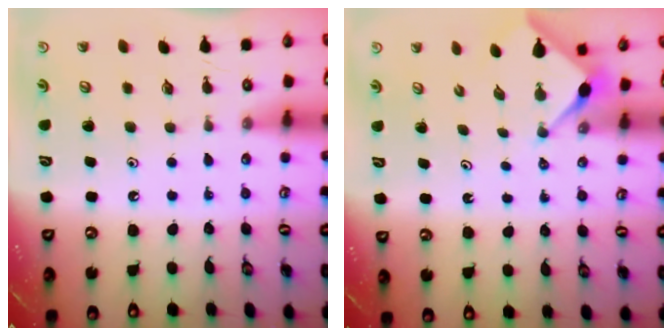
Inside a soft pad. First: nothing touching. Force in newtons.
{"total": 3.0, "press": 2.9, "slide": 0.5}